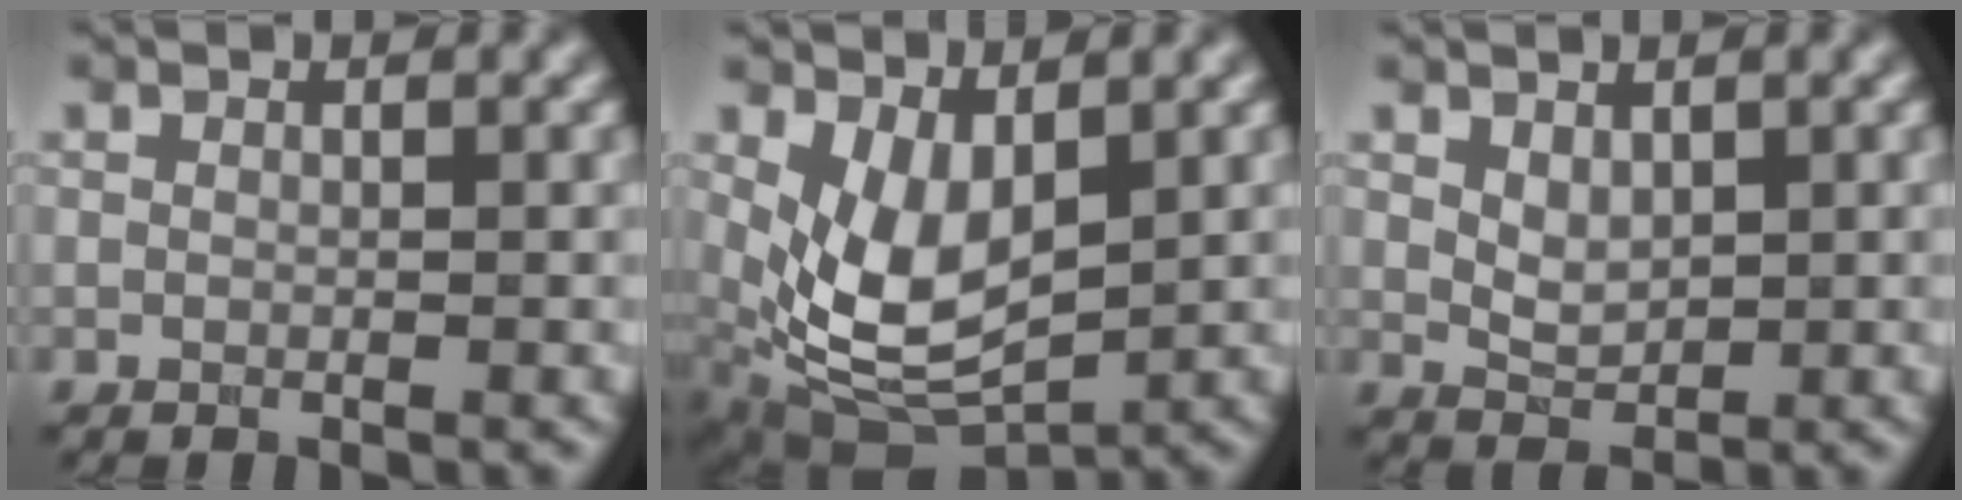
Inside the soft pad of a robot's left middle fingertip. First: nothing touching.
{"total": 6.8, "force": [1.0, 3.6, 5.7], "torque": [-0.124, -0.014, 0.023]}
{"total": 1.8, "force": [0.8, 1.1, 1.2], "torque": [-0.021, -0.005, 0.021]}